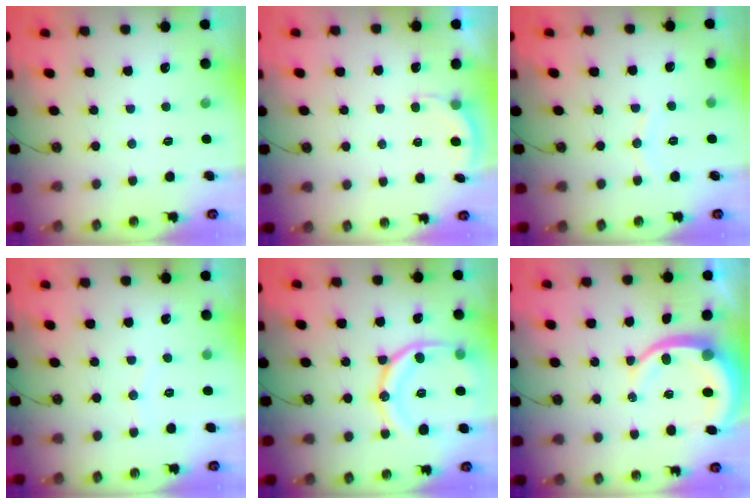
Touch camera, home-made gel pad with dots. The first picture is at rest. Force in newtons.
{"total": 2.6, "press": 2.3, "slide": 1.1}
{"total": 5.4, "press": 5.4, "slide": 0.7}
{"total": 2.4, "press": 2.4, "slide": 0.2}
{"total": 17.7, "press": 17.6, "slide": 1.9}
{"total": 9.1, "press": 9.1, "slide": 1.1}